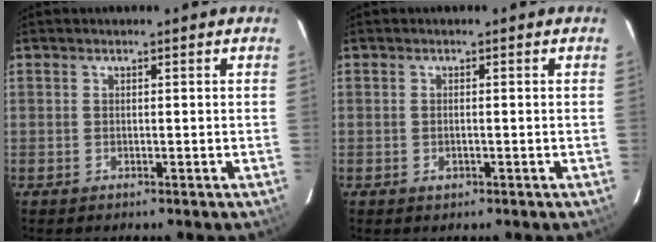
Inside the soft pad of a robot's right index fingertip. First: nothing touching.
{"total": 1.0, "force": [-0.4, 0.6, 0.8], "torque": [-0.015, 0.001, -0.005]}